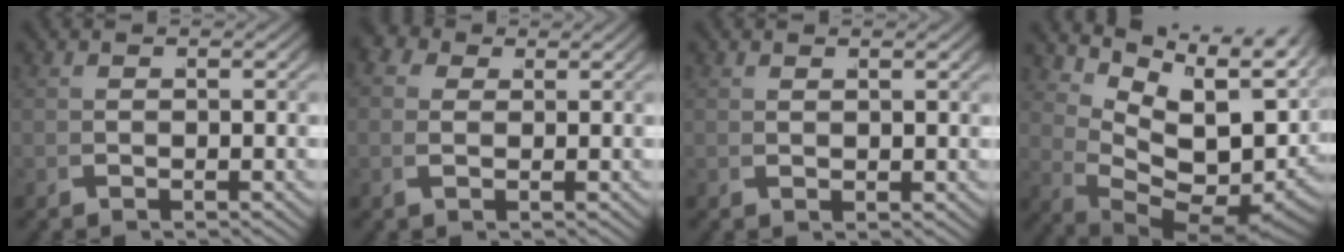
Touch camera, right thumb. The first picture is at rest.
{"total": 2.5, "force": [1.3, 1.9, 1.0], "torque": [-0.021, -0.007, 0.018]}
{"total": 0.7, "force": [0.7, -0.1, 0.1], "torque": [0.000, 0.002, 0.016]}
{"total": 14.3, "force": [0.2, 9.0, 11.0], "torque": [-0.177, -0.034, 0.020]}